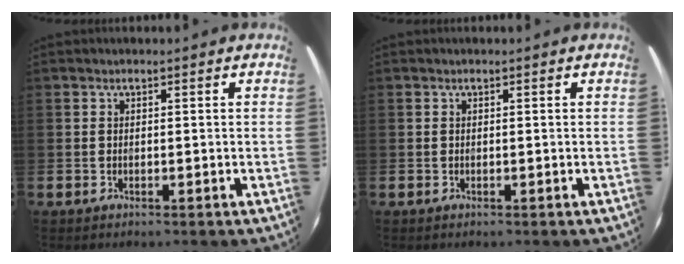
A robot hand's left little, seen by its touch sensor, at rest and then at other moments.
{"total": 0.0}